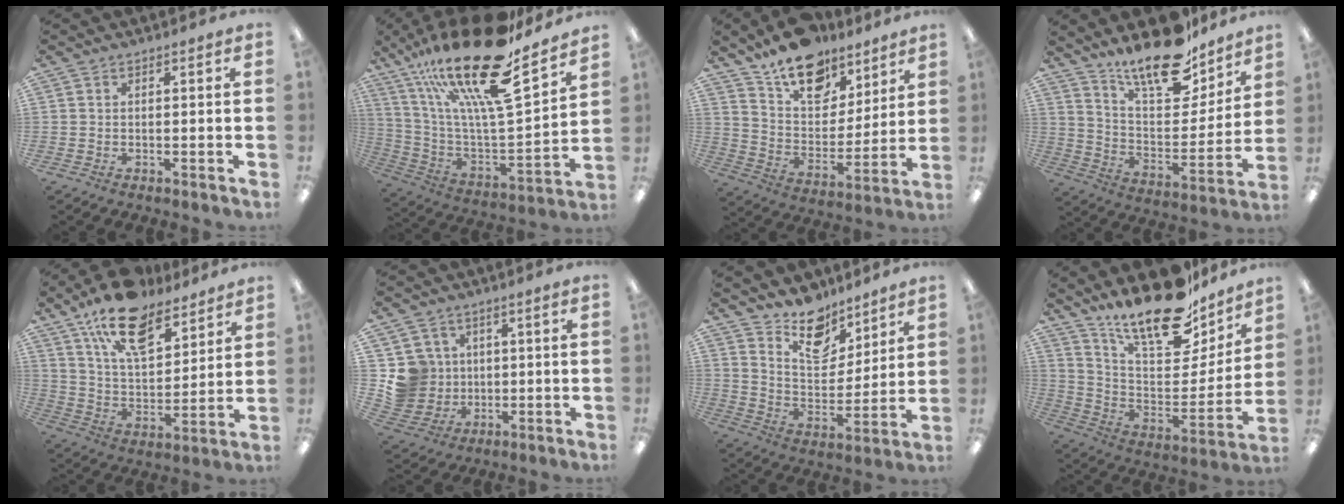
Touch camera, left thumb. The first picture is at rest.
{"total": 27.8, "force": [18.9, 8.1, 18.7], "torque": [-0.331, -0.118, 0.316]}
{"total": 16.4, "force": [12.4, 8.5, 6.6], "torque": [-0.114, -0.078, 0.224]}
{"total": 18.6, "force": [15.8, 6.0, 7.9], "torque": [-0.136, -0.114, 0.274]}
{"total": 17.2, "force": [12.2, 8.0, 9.1], "torque": [-0.154, -0.063, 0.217]}
{"total": 9.5, "force": [1.7, 9.2, 1.5], "torque": [-0.058, -0.003, 0.044]}
{"total": 13.8, "force": [11.0, 6.9, 4.6], "torque": [-0.076, -0.074, 0.206]}
{"total": 21.0, "force": [17.3, 7.2, 9.6], "torque": [-0.152, -0.127, 0.298]}